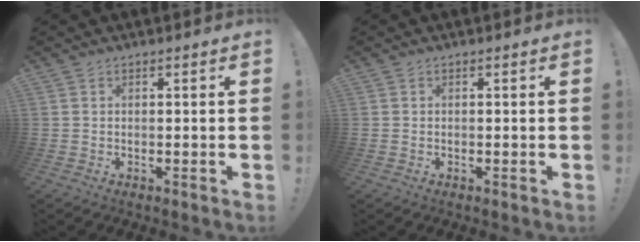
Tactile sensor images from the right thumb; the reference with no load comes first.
{"total": 0.0}